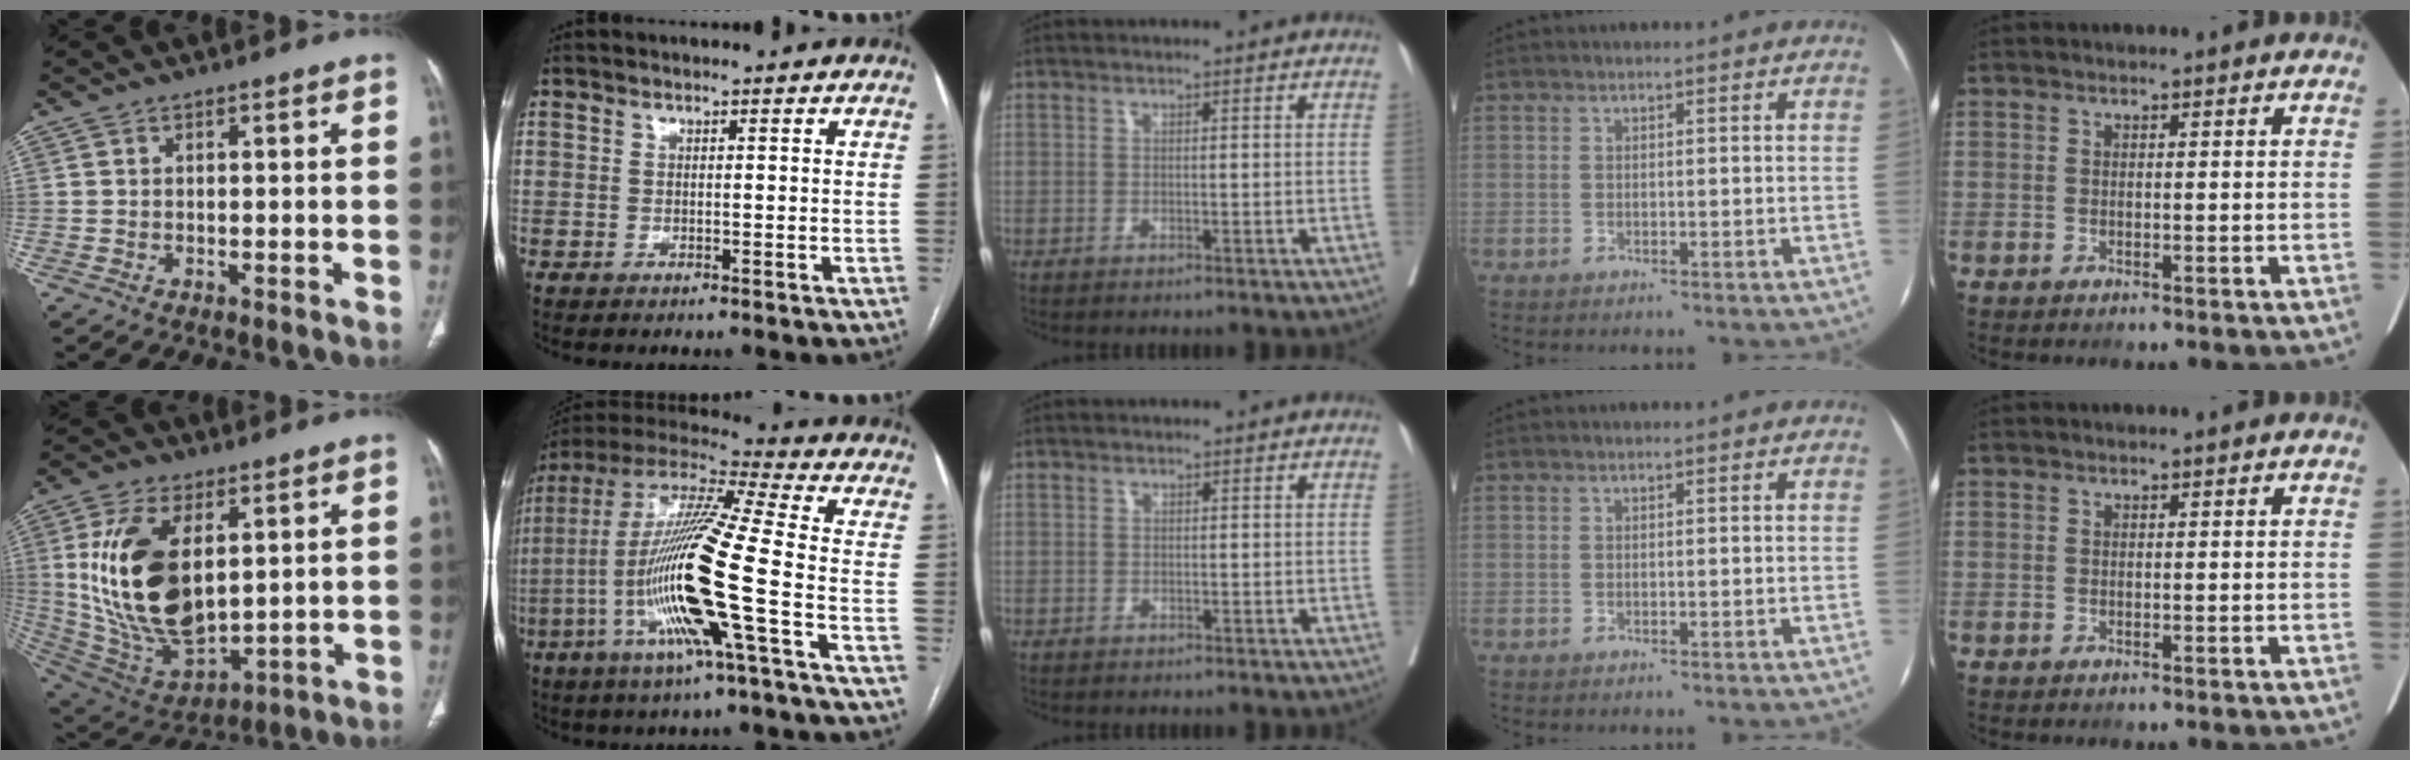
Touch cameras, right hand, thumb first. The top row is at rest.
{"thumb": {"total": 22.1, "force": [4.4, 11.9, 18.1], "torque": [-0.340, -0.026, 0.101]}, "index": {"total": 19.8, "force": [-5.4, -0.2, 19.1], "torque": [-0.389, -0.014, -0.115]}, "middle": {"total": 0.5, "force": [-0.1, 0.5, -0.1], "torque": [0.011, 0.008, -0.006]}}